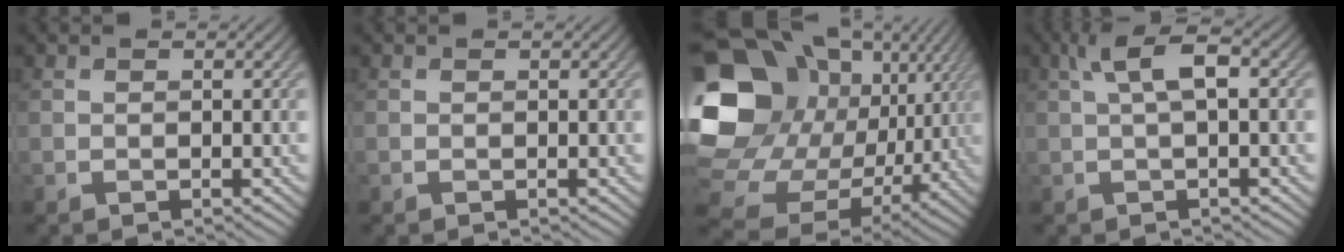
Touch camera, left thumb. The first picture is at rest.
{"total": 0.0}
{"total": 22.8, "force": [2.1, 19.1, 12.3], "torque": [-0.299, -0.006, 0.053]}
{"total": 4.3, "force": [0.9, 1.0, 4.1], "torque": [-0.075, 0.017, 0.016]}